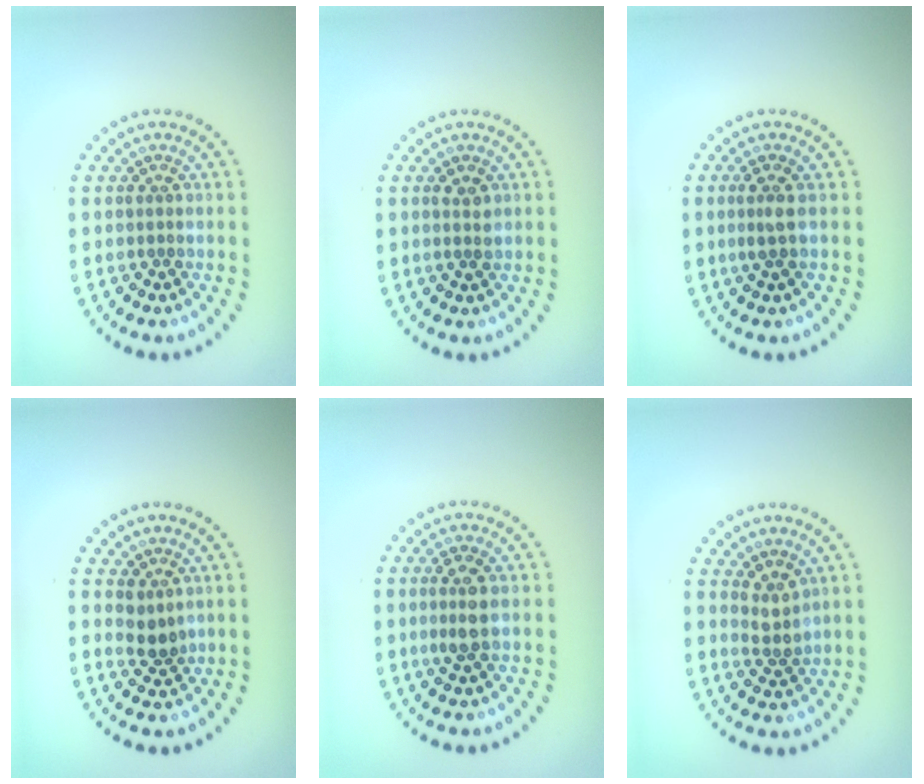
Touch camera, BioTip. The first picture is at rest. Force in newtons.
{"total": 1.3, "press": 1.3, "slide": 0.2}
{"total": 1.6, "press": 1.3, "slide": 0.9}
{"total": 1.9, "press": 1.6, "slide": 1.0}
{"total": 2.2, "press": 2.1, "slide": 0.7}
{"total": 2.0, "press": 1.5, "slide": 1.3}